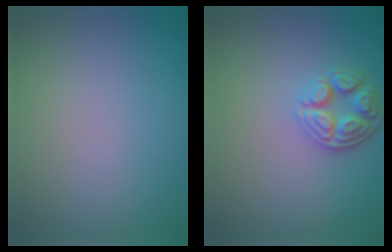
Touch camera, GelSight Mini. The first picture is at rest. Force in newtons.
{"total": 3.9, "press": 3.1, "slide": 2.4}